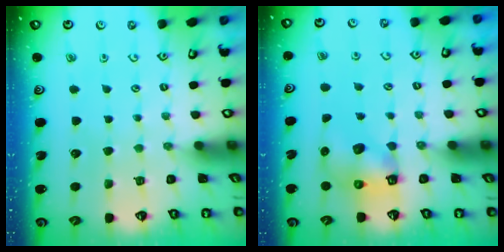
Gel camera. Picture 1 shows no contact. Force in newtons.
{"total": 6.6, "press": 6.5, "slide": 1.0}